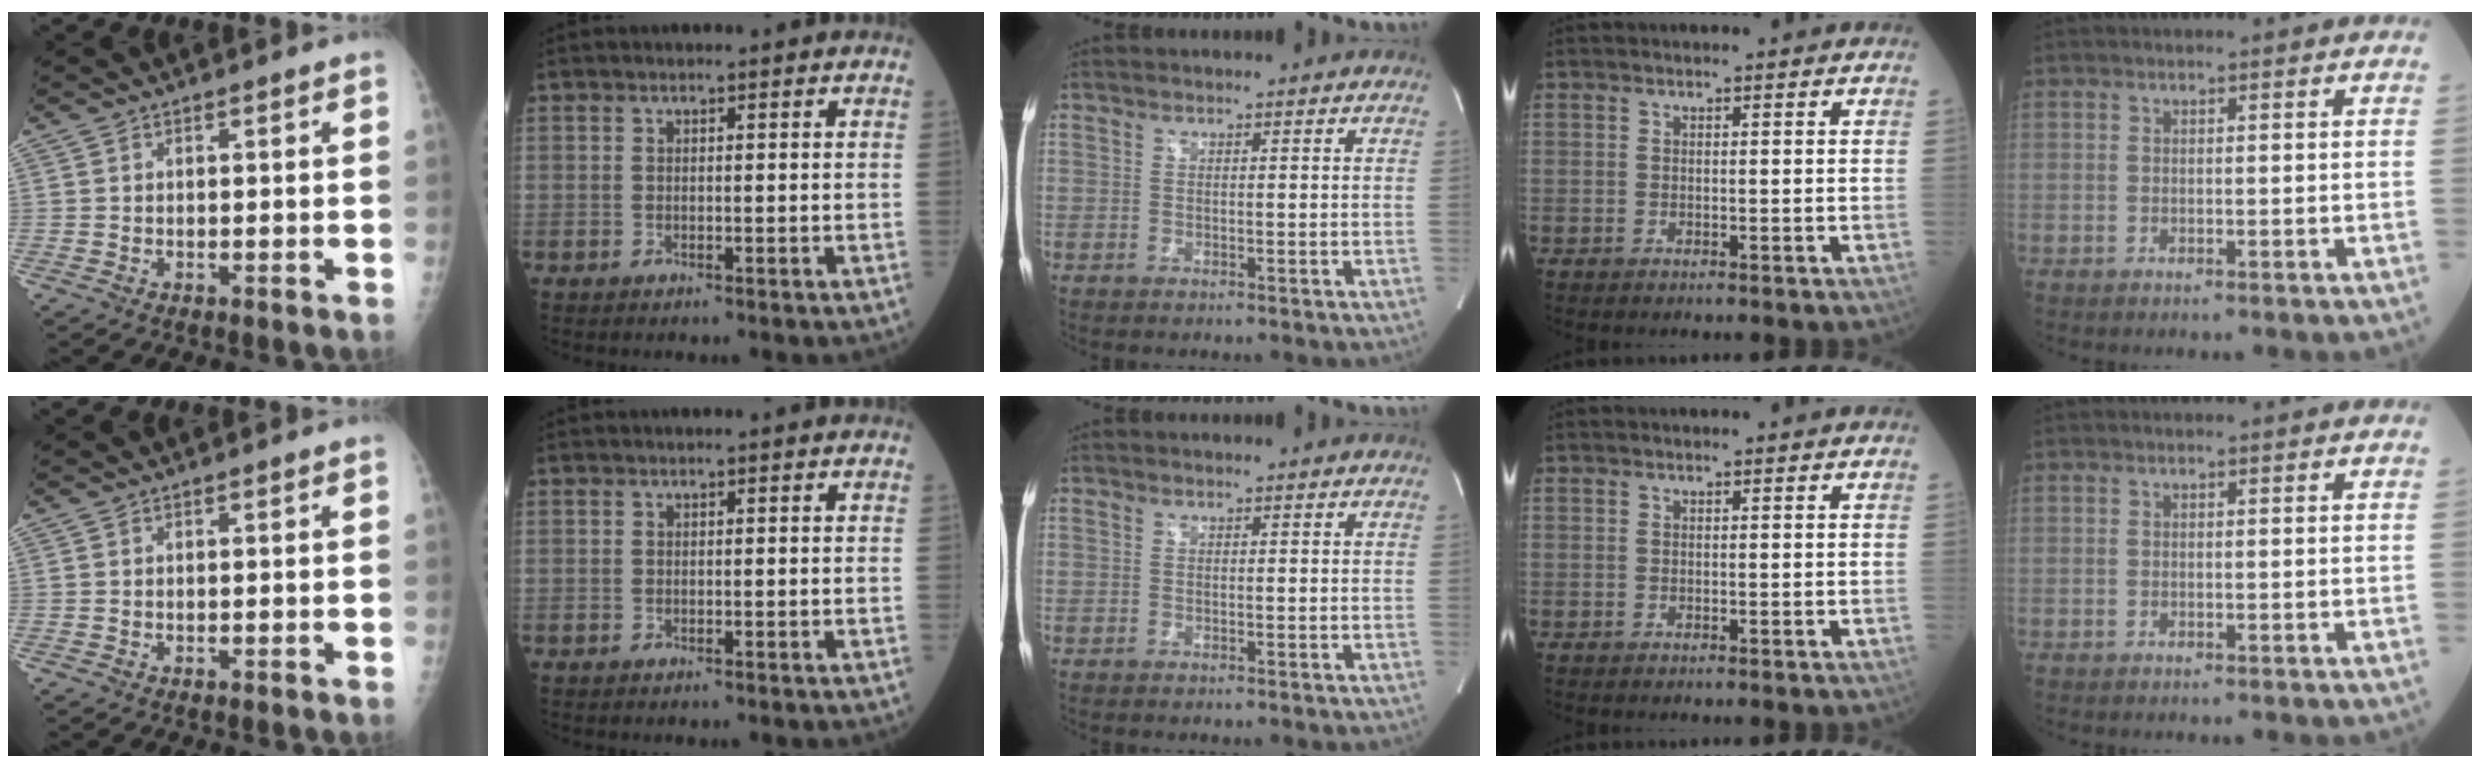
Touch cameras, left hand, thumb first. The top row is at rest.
{}